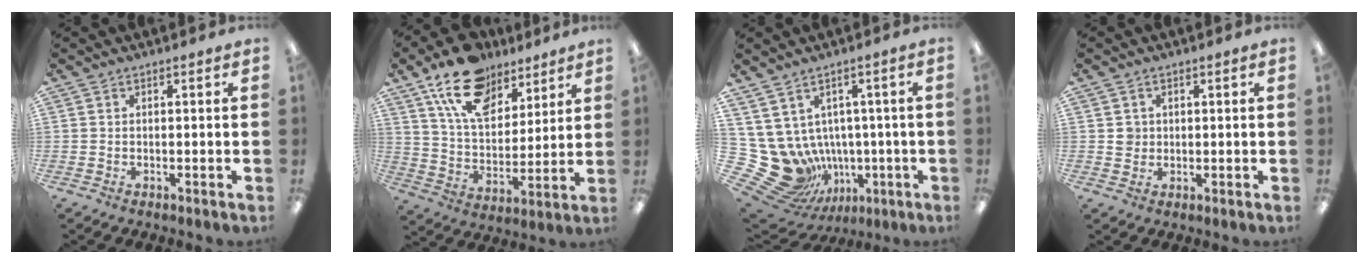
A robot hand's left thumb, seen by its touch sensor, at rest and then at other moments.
{"total": 17.2, "force": [11.8, 9.3, 8.4], "torque": [-0.153, -0.052, 0.216]}
{"total": 12.3, "force": [-0.7, 11.2, 5.1], "torque": [-0.153, -0.024, 0.015]}
{"total": 2.4, "force": [0.6, 2.3, 0.5], "torque": [0.003, -0.002, 0.006]}